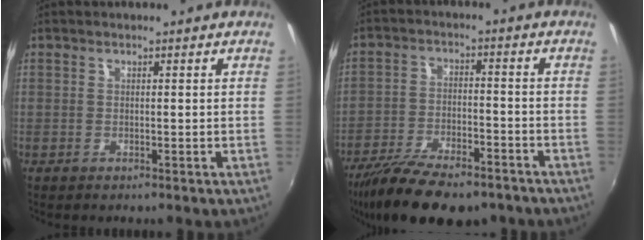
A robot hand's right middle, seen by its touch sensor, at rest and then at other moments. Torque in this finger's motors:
{"motor_torque": [1.07, -1.07, 0.26, 0.14]}